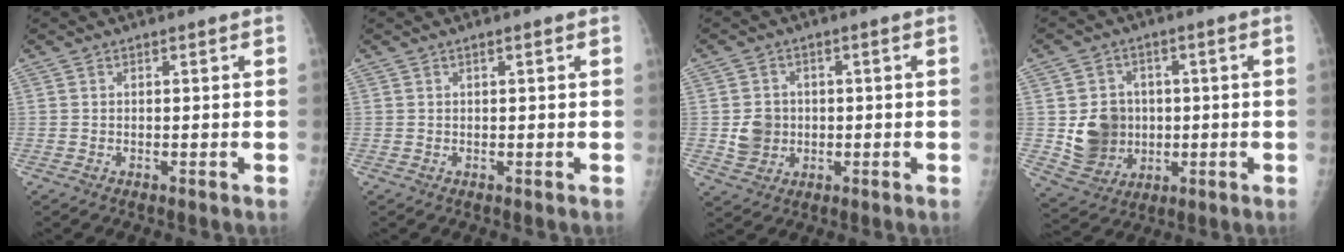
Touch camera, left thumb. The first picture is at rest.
{"total": 0.7, "force": [0.4, 0.1, 0.6], "torque": [-0.010, 0.002, 0.005]}
{"total": 5.2, "force": [-0.4, 4.8, 2.0], "torque": [-0.014, 0.004, -0.003]}
{"total": 10.2, "force": [-0.2, 9.1, 4.7], "torque": [-0.045, -0.002, 0.011]}